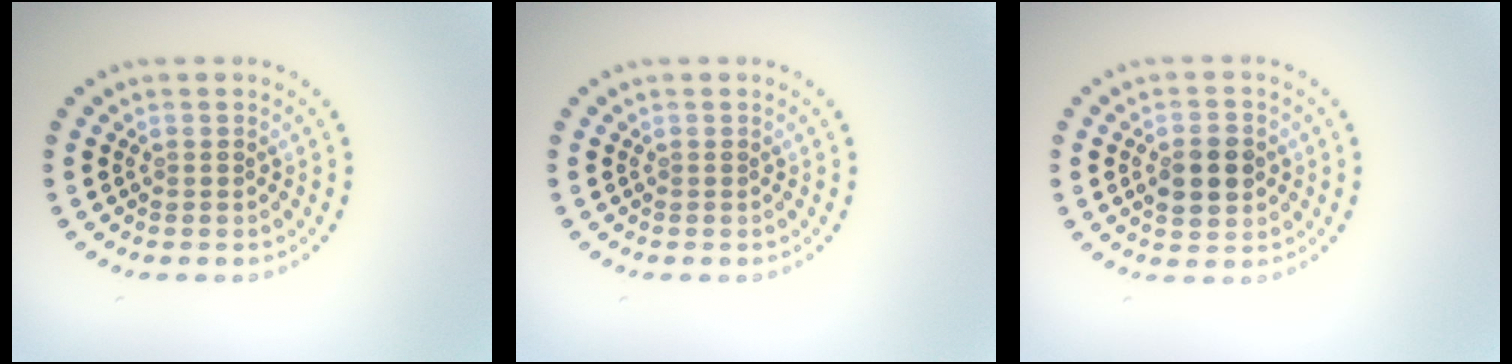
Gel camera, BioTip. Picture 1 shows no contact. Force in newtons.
{"total": 0.0}
{"total": 3.8, "press": 3.8, "slide": 0.2}